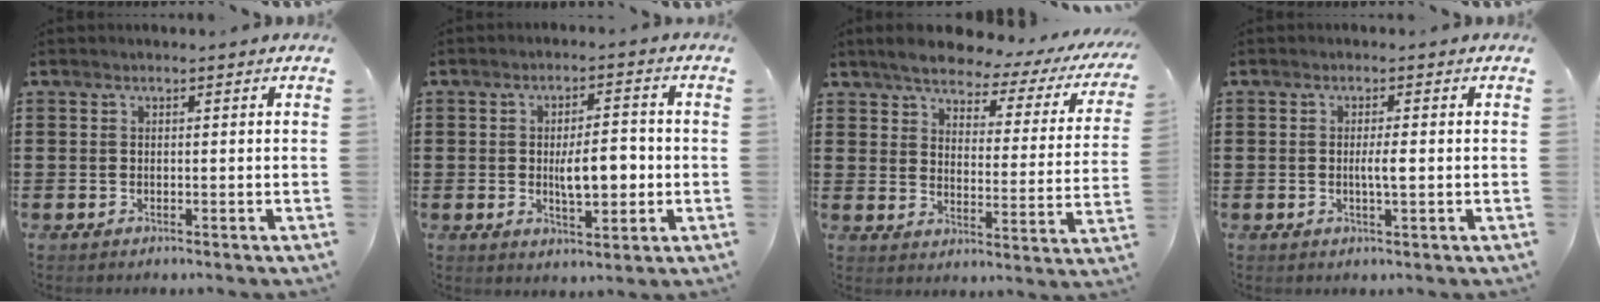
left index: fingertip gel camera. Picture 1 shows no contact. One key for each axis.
{"total": 6.8, "fx": -0.6, "fy": 2.7, "fz": 6.2, "tx": -0.087, "ty": -0.002, "tz": -0.017}
{"total": 4.7, "fx": 4.2, "fy": 1.1, "fz": 1.7, "tx": -0.058, "ty": -0.024, "tz": 0.066}
{"total": 2.5, "fx": -0.1, "fy": 0.3, "fz": 2.4, "tx": -0.046, "ty": -0.003, "tz": -0.002}